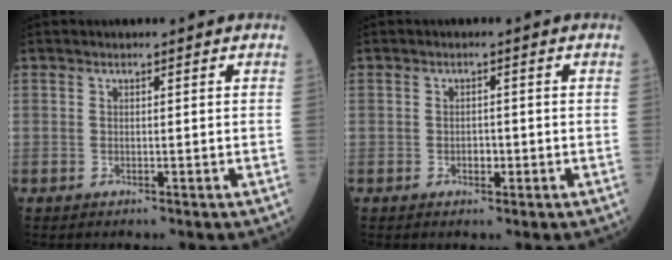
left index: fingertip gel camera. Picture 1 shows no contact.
{"total": 1.4, "force": [-0.5, 0.9, 0.9], "torque": [-0.014, 0.003, -0.006]}